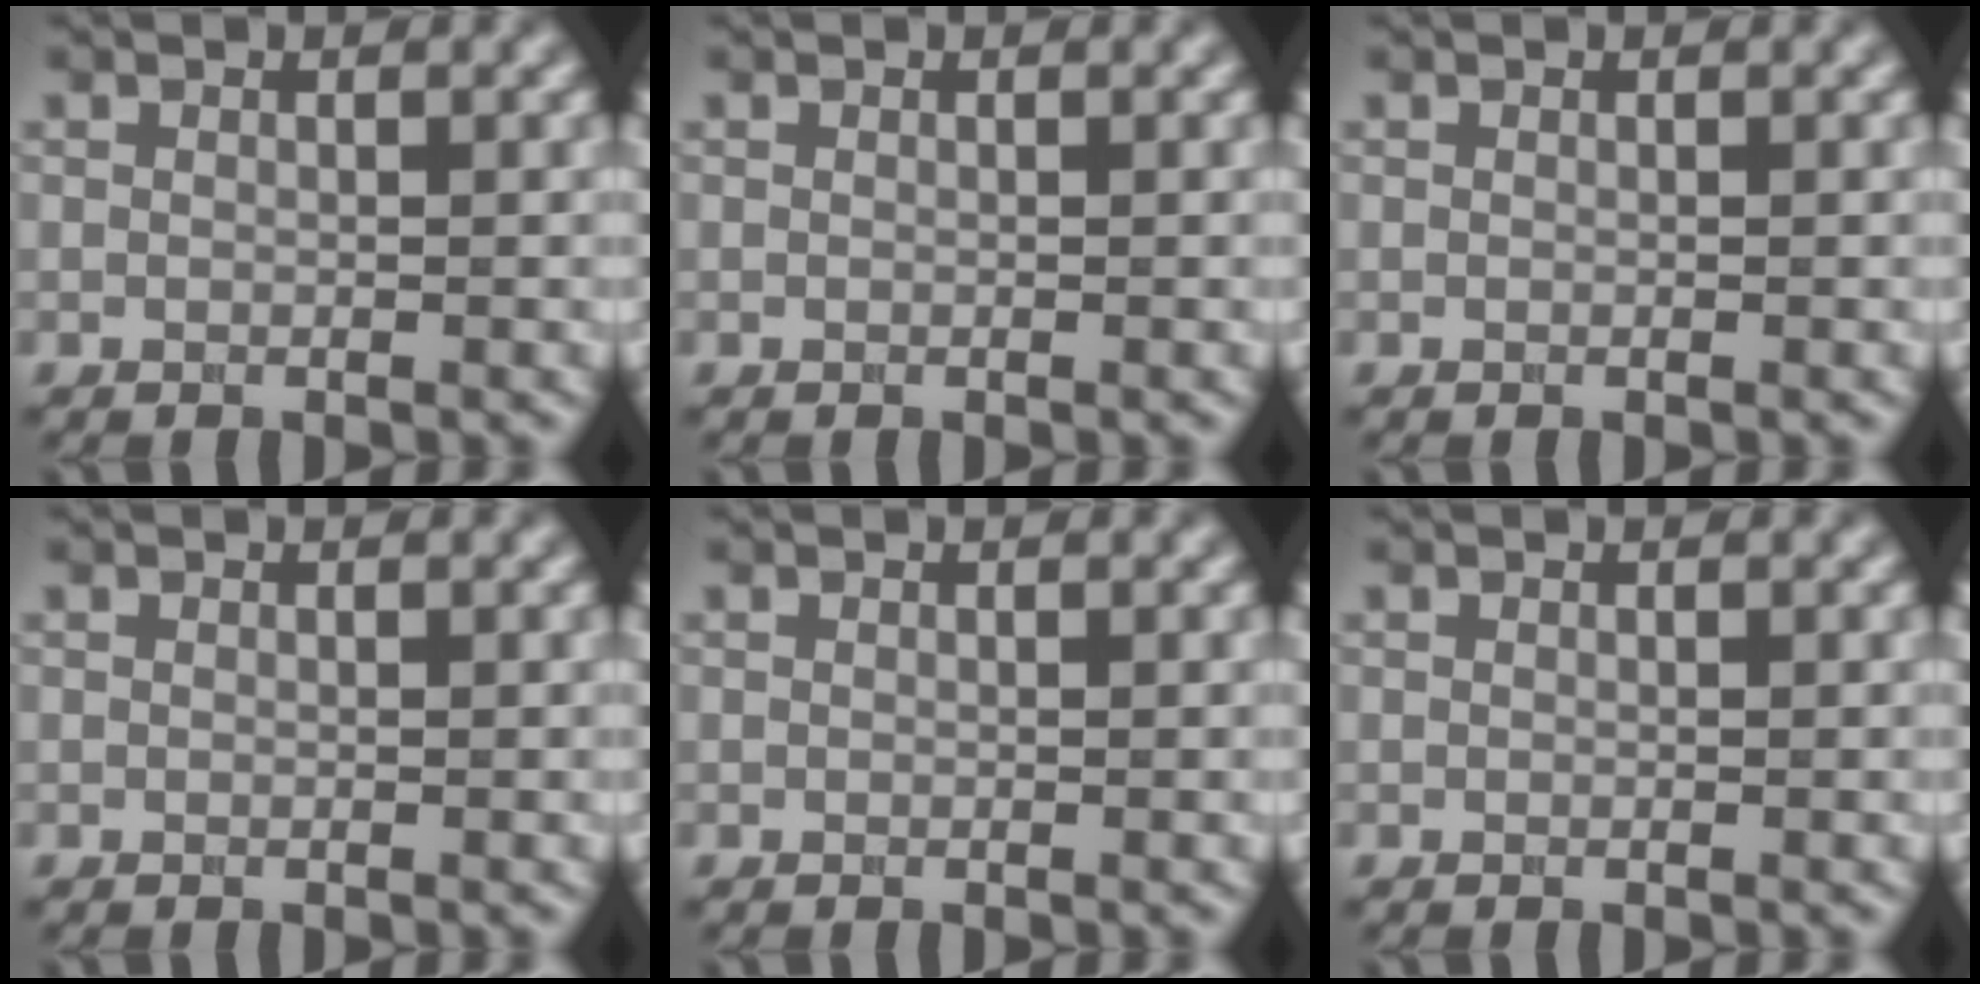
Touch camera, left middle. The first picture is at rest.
{"total": 0.0}
{"total": 0.0}
{"total": 0.0}
{"total": 0.0}
{"total": 0.0}